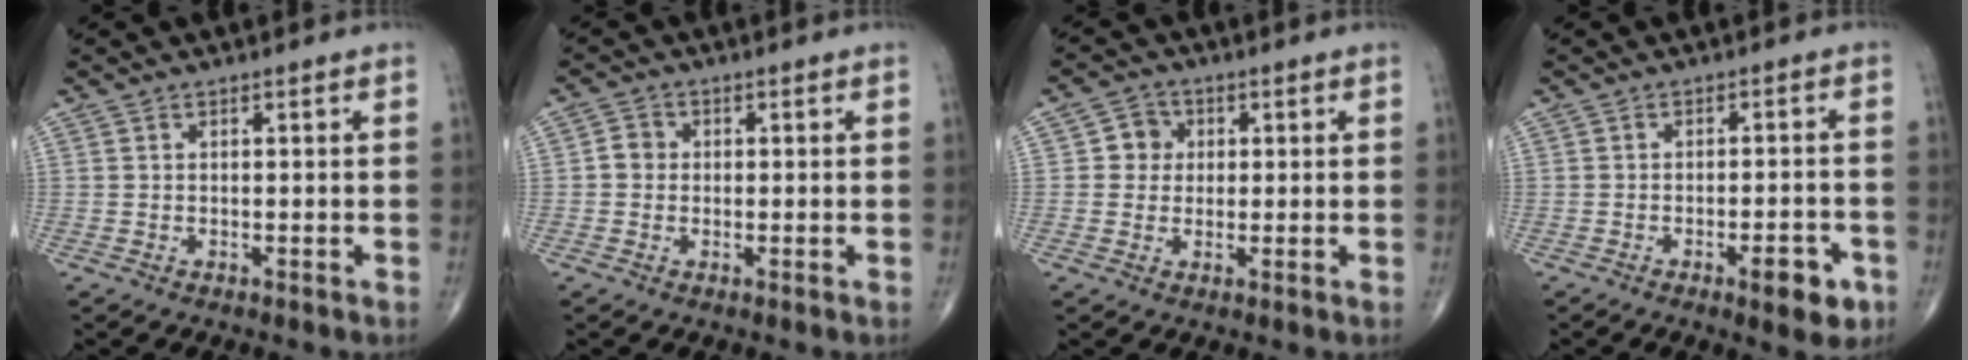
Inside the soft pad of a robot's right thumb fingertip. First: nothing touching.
{"total": 2.5, "force": [-0.1, 2.3, 1.0], "torque": [-0.005, 0.006, -0.008]}
{"total": 4.2, "force": [0.7, 4.0, 1.2], "torque": [0.009, 0.006, 0.004]}
{"total": 6.7, "force": [-3.3, 2.2, 5.4], "torque": [-0.060, 0.013, -0.040]}